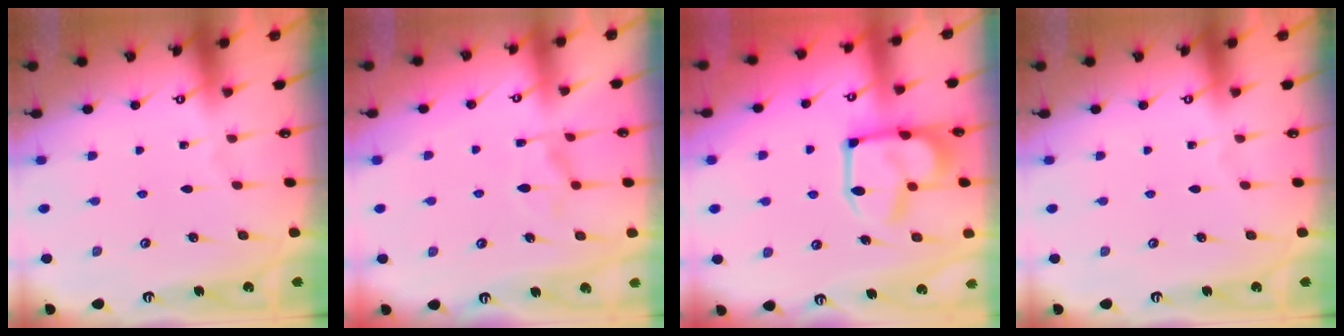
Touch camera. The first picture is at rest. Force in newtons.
{"total": 6.4, "press": 6.3, "slide": 1.0}
{"total": 12.1, "press": 12.0, "slide": 1.4}
{"total": 0.0}